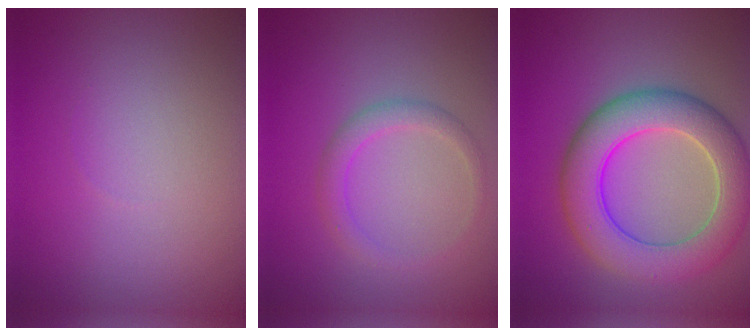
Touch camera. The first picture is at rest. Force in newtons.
{"total": 2.0, "press": 2.0, "slide": 0.0}
{"total": 7.8, "press": 7.7, "slide": 0.4}